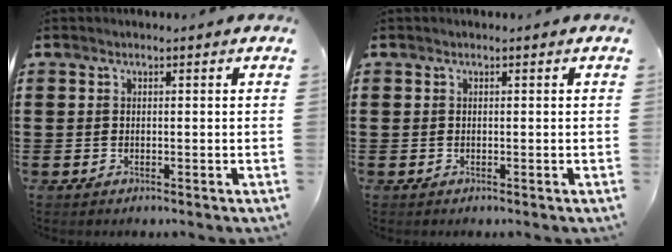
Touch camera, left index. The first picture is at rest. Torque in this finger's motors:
{"motor_torque": [0.00, 0.00, 0.00, 0.00]}